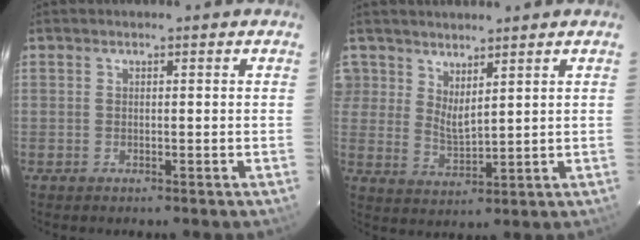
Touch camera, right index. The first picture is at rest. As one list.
[{"total": 4.8, "force": [3.5, 2.6, 2.0], "torque": [-0.037, -0.008, 0.067]}]